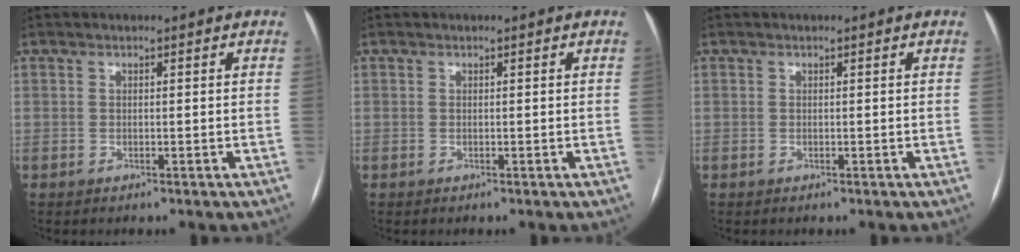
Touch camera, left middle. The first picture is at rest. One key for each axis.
{"total": 0.0}
{"total": 0.0}